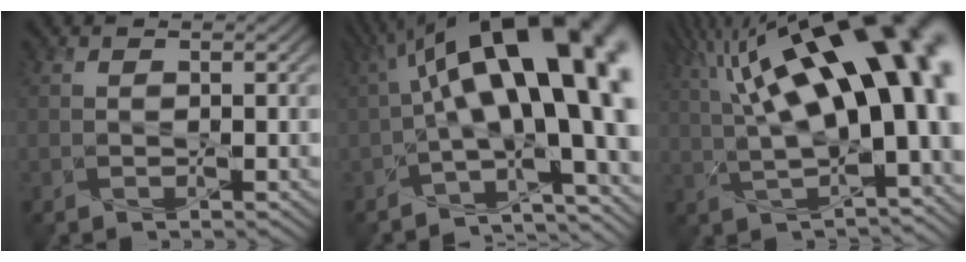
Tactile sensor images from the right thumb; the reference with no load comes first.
{"total": 18.3, "force": [1.3, 6.6, 17.0], "torque": [-0.223, 0.021, 0.027]}
{"total": 18.9, "force": [4.7, 6.6, 17.0], "torque": [-0.264, 0.042, 0.075]}